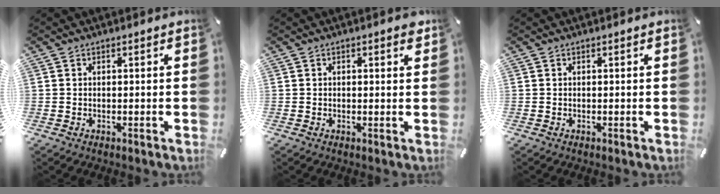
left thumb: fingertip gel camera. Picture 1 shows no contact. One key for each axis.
{"total": 1.2, "fx": 0.5, "fy": 0.6, "fz": 0.9, "tx": -0.009, "ty": 0.001, "tz": 0.006}
{"total": 0.0}